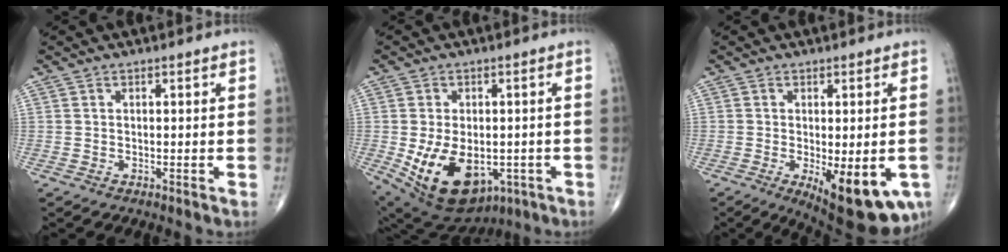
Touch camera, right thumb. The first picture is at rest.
{"total": 16.2, "force": [-4.5, 10.3, 11.7], "torque": [-0.196, -0.004, -0.044]}
{"total": 13.9, "force": [-4.8, 5.2, 12.0], "torque": [-0.134, -0.014, -0.053]}